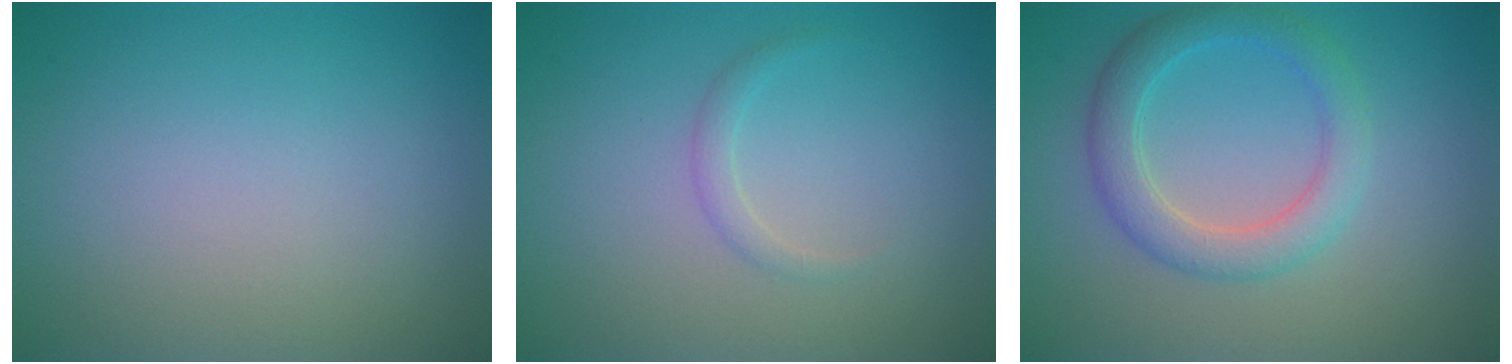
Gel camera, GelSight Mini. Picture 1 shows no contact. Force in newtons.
{"total": 1.0, "press": 1.0, "slide": 0.0}
{"total": 3.6, "press": 3.6, "slide": 0.1}